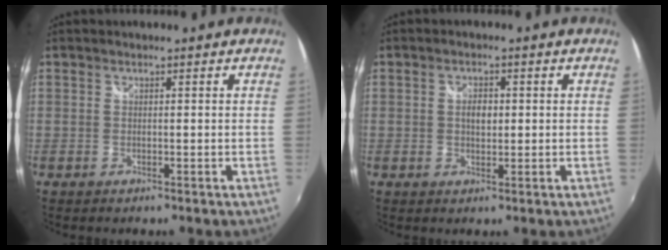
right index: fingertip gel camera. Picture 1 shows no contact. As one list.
[{"total": 2.7, "force": [0.2, 1.7, 2.1], "torque": [-0.034, 0.004, 0.002]}]